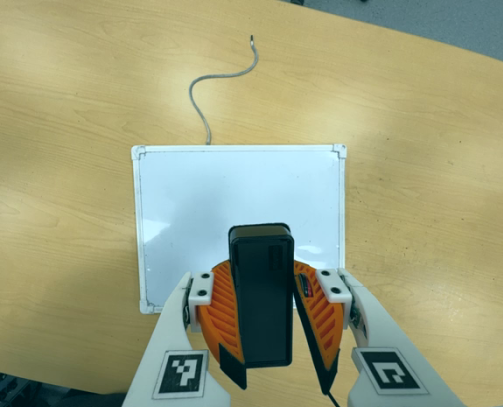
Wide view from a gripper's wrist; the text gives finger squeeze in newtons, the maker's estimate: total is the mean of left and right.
{"total": 8.9, "left": 9.5, "right": 8.4}